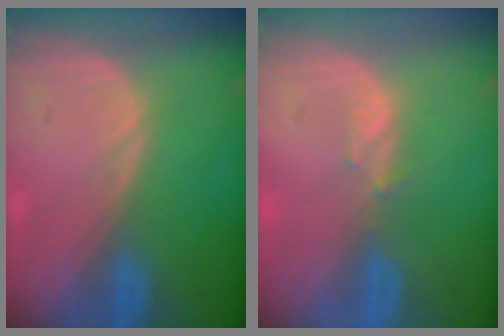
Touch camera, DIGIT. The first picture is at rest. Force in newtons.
{"total": 1.1, "press": 1.1, "slide": 0.2}